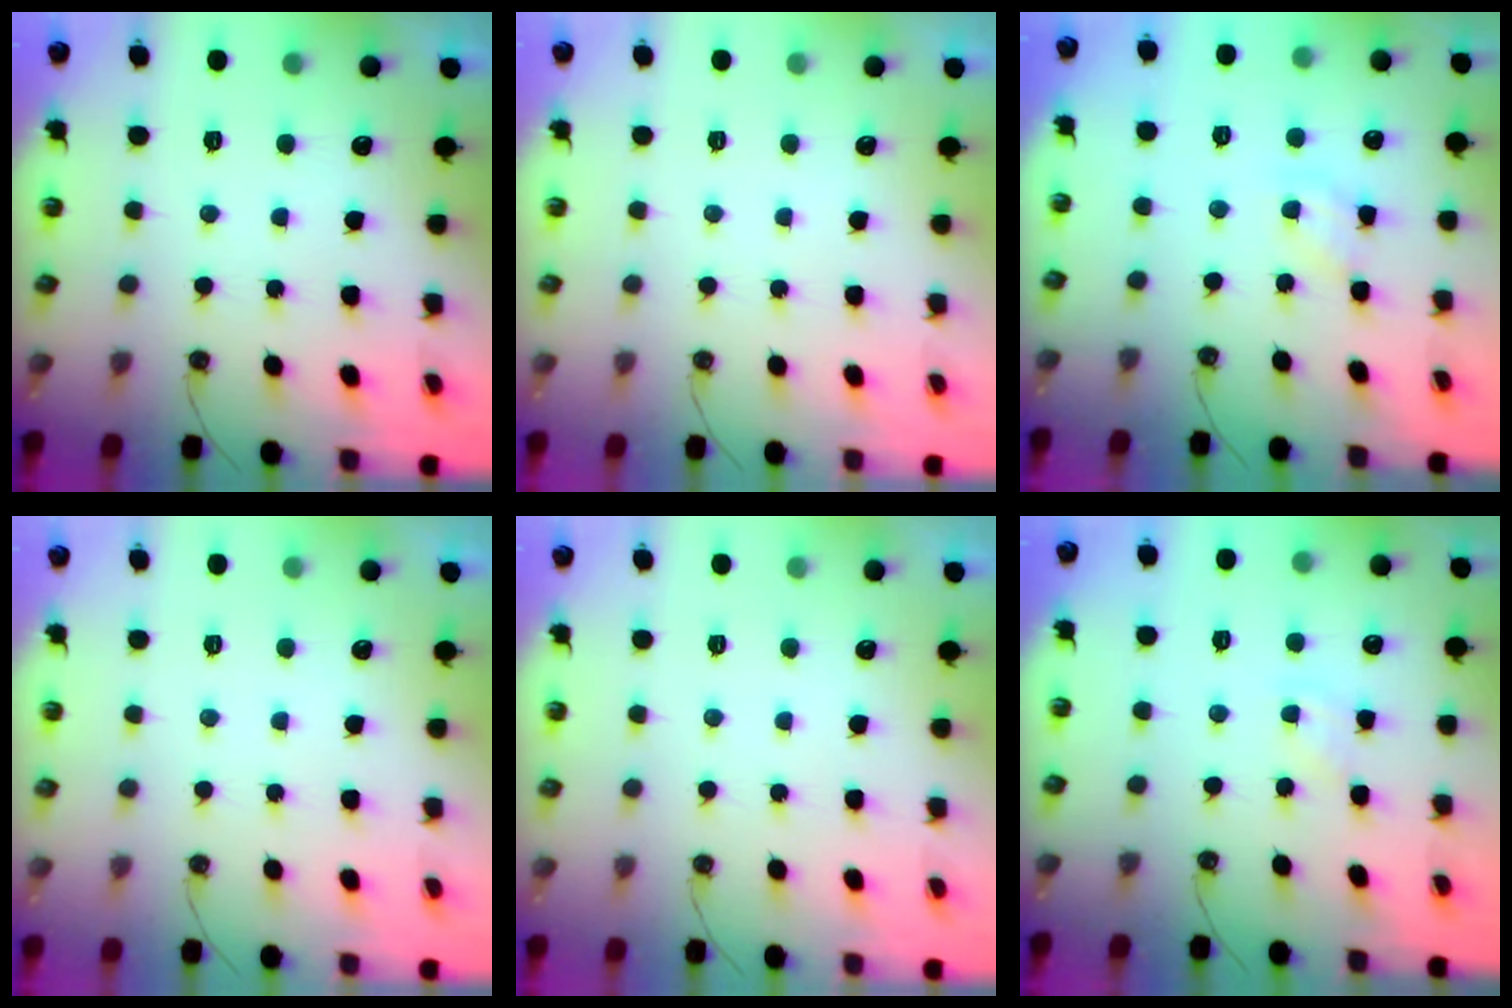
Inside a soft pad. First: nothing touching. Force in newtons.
{"total": 0.0}
{"total": 3.0, "press": 2.9, "slide": 0.4}
{"total": 0.0}
{"total": 0.0}
{"total": 2.2, "press": 2.1, "slide": 0.3}